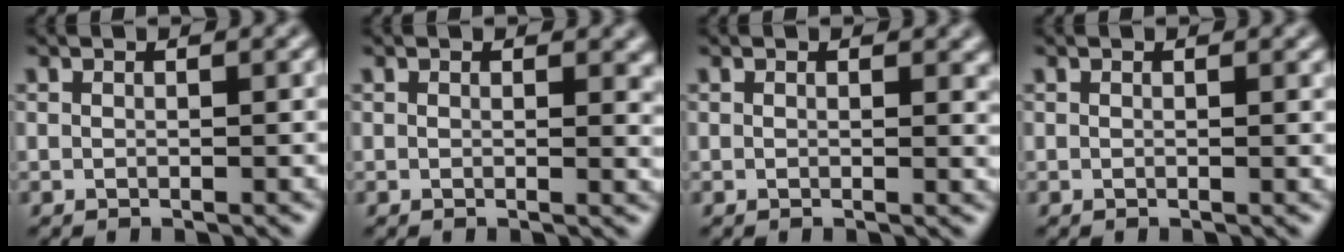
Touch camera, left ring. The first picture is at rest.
{"total": 1.5, "force": [0.4, 0.9, 1.1], "torque": [-0.010, -0.003, 0.006]}
{"total": 1.1, "force": [0.3, 0.7, 0.8], "torque": [-0.007, -0.003, 0.004]}
{"total": 0.0}